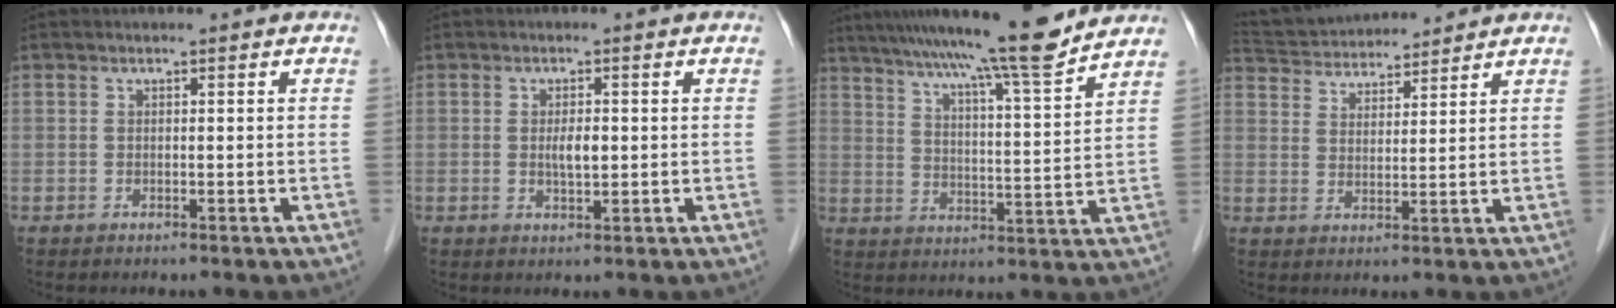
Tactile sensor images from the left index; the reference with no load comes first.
{"total": 2.6, "force": [0.1, 0.8, 2.4], "torque": [-0.046, -0.001, 0.004]}
{"total": 16.0, "force": [13.7, -0.7, 8.3], "torque": [-0.134, 0.002, 0.200]}
{"total": 11.0, "force": [10.5, 1.9, 2.7], "torque": [-0.056, 0.034, 0.177]}